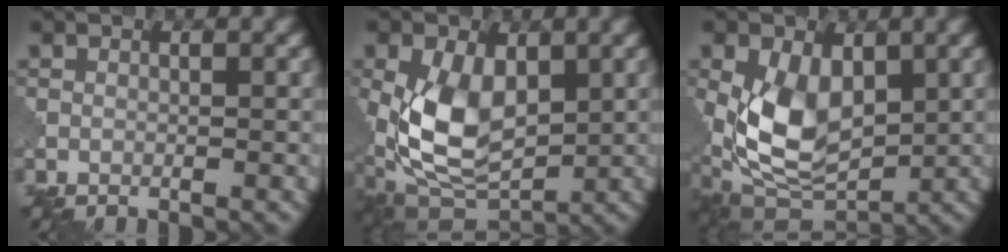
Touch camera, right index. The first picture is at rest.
{"total": 8.5, "force": [0.6, 5.4, 6.5], "torque": [-0.147, -0.007, 0.012]}
{"total": 8.0, "force": [0.7, 5.2, 6.1], "torque": [-0.136, -0.007, 0.014]}